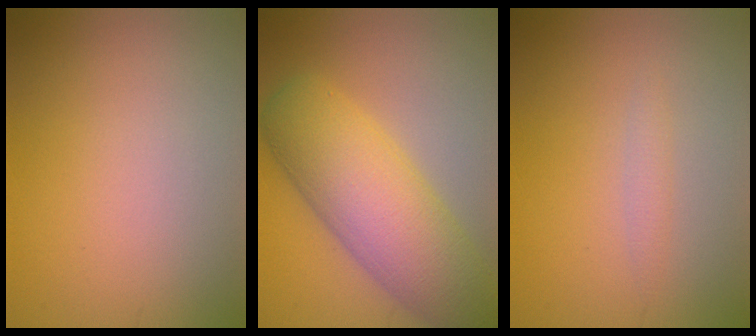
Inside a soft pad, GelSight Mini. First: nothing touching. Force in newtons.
{"total": 9.5, "press": 9.5, "slide": 0.3}
{"total": 0.9, "press": 0.9, "slide": 0.0}